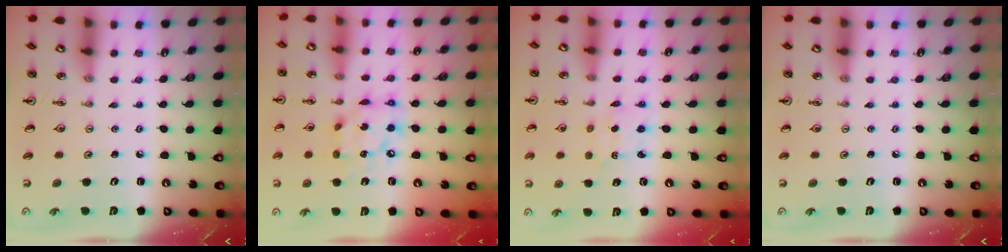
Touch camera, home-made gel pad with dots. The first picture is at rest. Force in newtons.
{"total": 12.5, "press": 12.5, "slide": 0.9}
{"total": 2.2, "press": 2.2, "slide": 0.4}
{"total": 0.0}